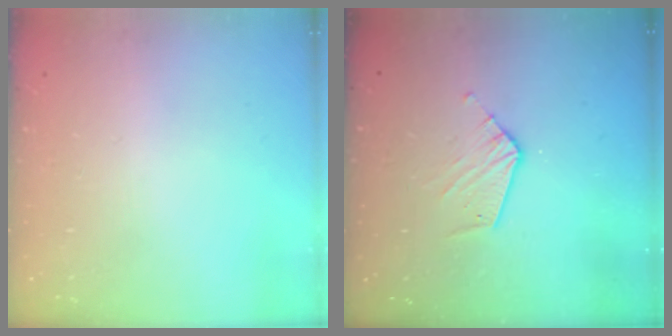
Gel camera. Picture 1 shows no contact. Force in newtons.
{"total": 6.9, "press": 6.9, "slide": 0.1}